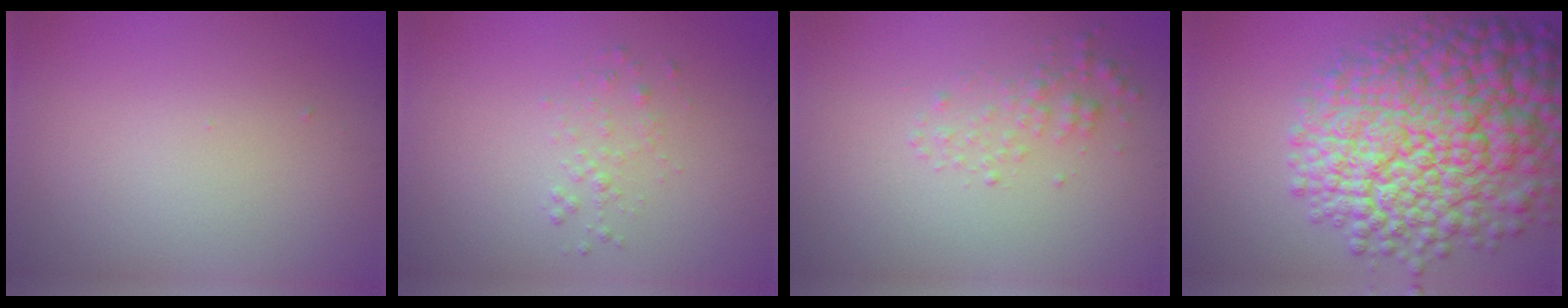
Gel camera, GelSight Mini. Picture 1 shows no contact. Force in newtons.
{"total": 1.1, "press": 1.1, "slide": 0.1}
{"total": 1.7, "press": 1.7, "slide": 0.0}
{"total": 15.0, "press": 15.0, "slide": 0.4}